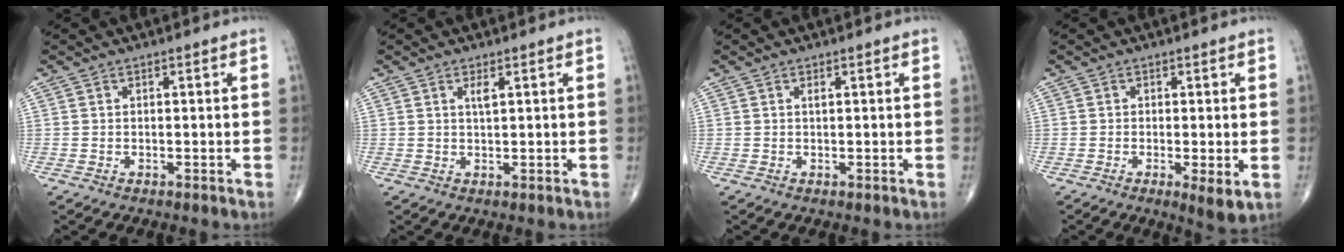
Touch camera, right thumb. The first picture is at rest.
{"total": 1.7, "force": [0.8, 0.3, 1.4], "torque": [-0.027, -0.003, 0.016]}
{"total": 0.5, "force": [0.2, 0.1, 0.5], "torque": [-0.010, 0.001, 0.005]}
{"total": 3.9, "force": [-0.9, 0.9, 3.7], "torque": [-0.064, -0.015, -0.018]}